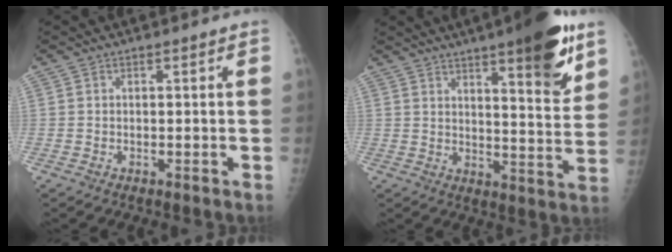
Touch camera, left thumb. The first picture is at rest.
{"total": 16.2, "force": [9.7, 3.6, 12.4], "torque": [-0.144, -0.053, 0.138]}